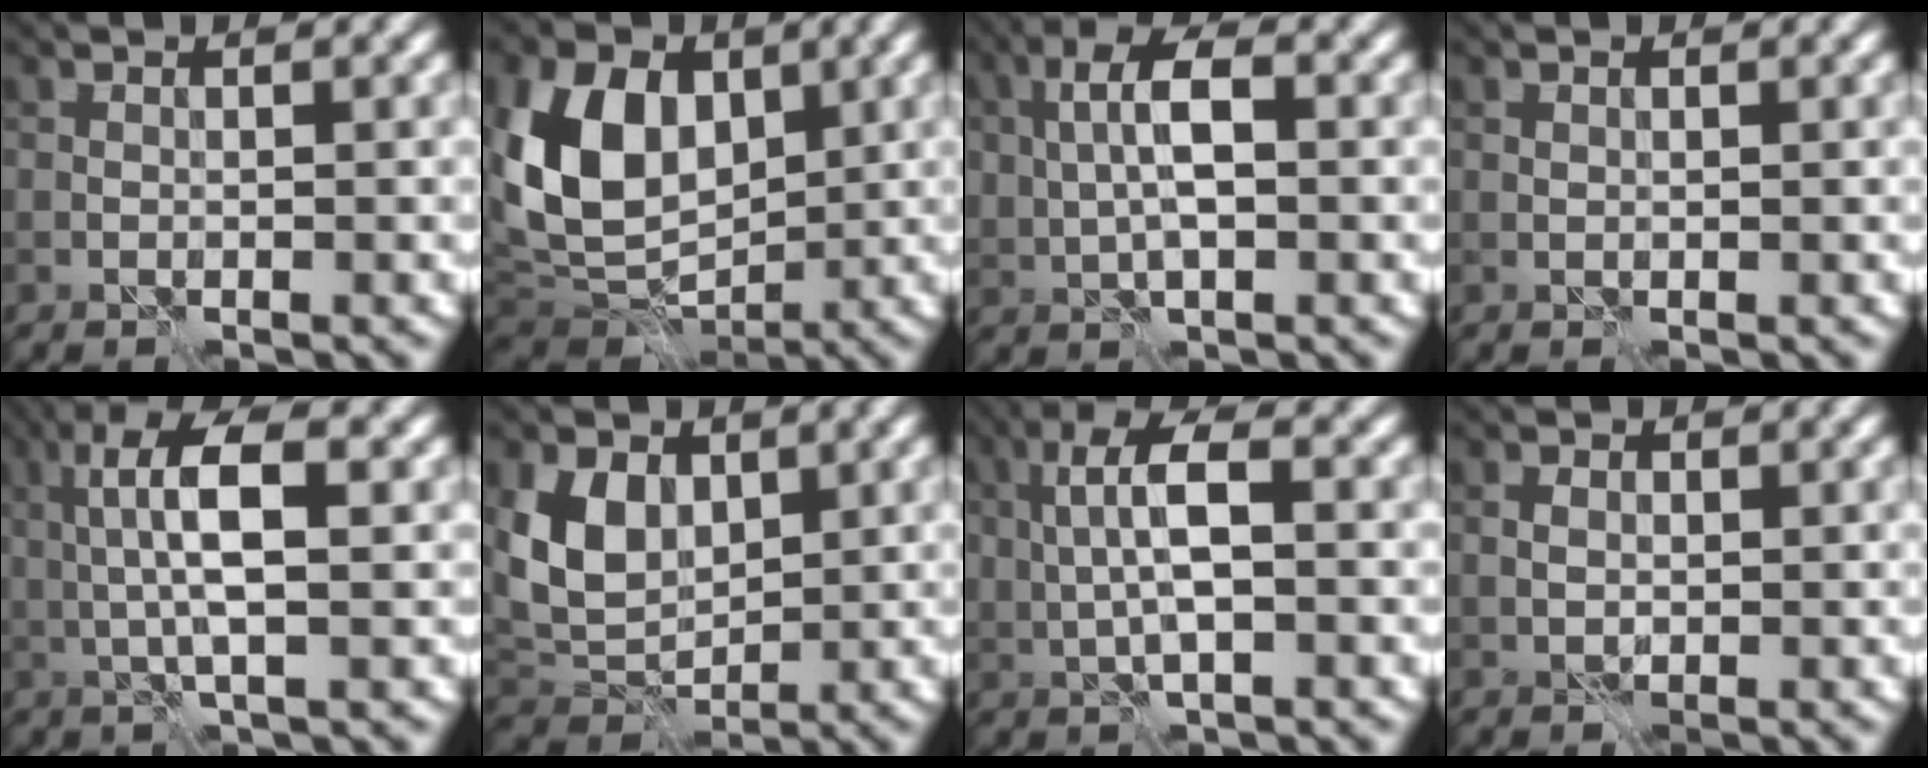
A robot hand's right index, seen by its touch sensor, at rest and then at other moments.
{"total": 10.0, "force": [1.6, 7.2, 6.8], "torque": [-0.136, -0.005, 0.025]}
{"total": 4.7, "force": [0.5, 2.1, 4.2], "torque": [-0.081, 0.009, 0.008]}
{"total": 0.0}
{"total": 6.3, "force": [1.0, 1.7, 6.0], "torque": [-0.115, 0.009, 0.014]}
{"total": 5.4, "force": [1.5, 3.9, 3.3], "torque": [-0.070, -0.003, 0.029]}
{"total": 5.4, "force": [0.4, 2.0, 5.0], "torque": [-0.099, 0.011, 0.003]}
{"total": 1.5, "force": [0.0, 1.2, 0.9], "torque": [-0.017, 0.005, 0.001]}